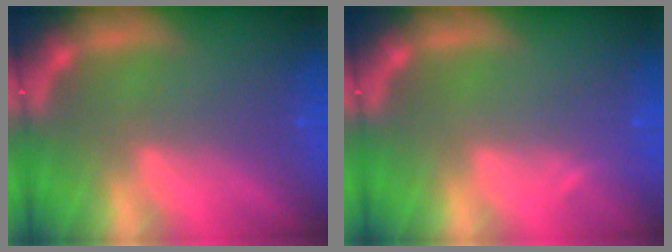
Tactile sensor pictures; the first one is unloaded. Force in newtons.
{"total": 0.9}